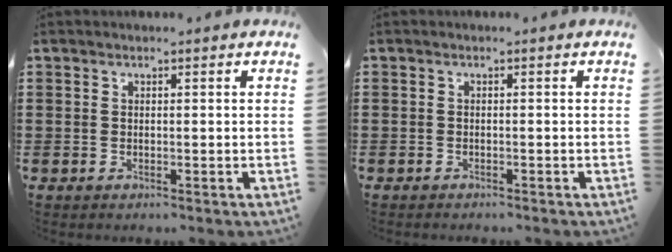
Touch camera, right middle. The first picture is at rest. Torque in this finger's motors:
{"motor_torque": [1.64, -0.50, 0.07, 0.00]}